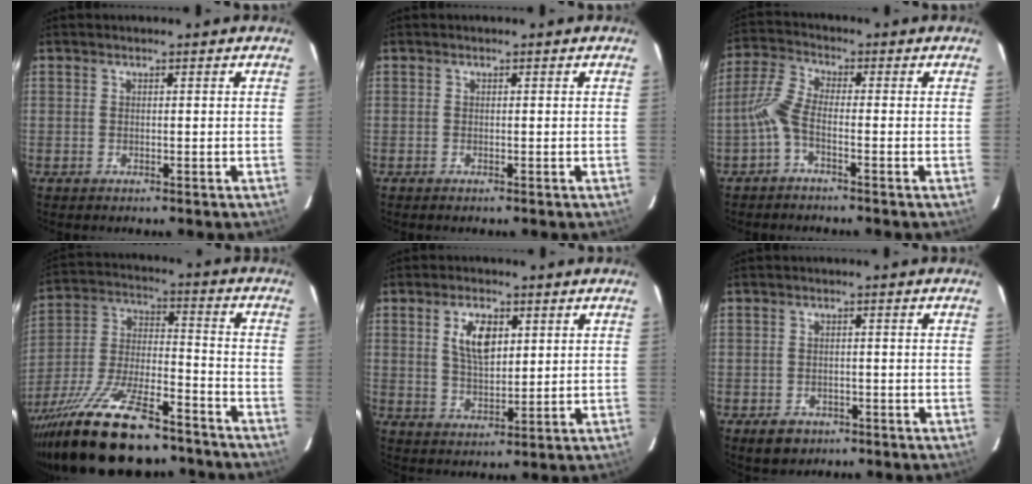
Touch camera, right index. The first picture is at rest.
{"total": 0.0}
{"total": 5.1, "force": [-2.1, 1.6, 4.4], "torque": [-0.109, 0.013, -0.049]}
{"total": 27.1, "force": [-20.2, 8.4, 16.0], "torque": [-0.311, -0.033, -0.320]}
{"total": 7.3, "force": [2.5, 3.6, 5.8], "torque": [-0.107, 0.006, 0.050]}
{"total": 4.3, "force": [-2.4, 3.4, 1.4], "torque": [-0.031, 0.006, -0.028]}